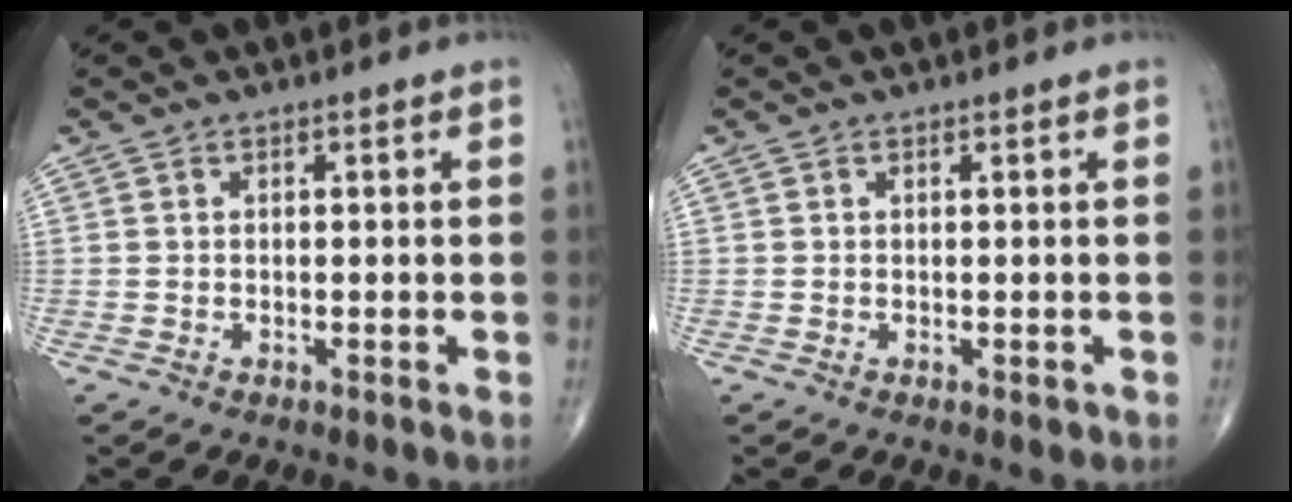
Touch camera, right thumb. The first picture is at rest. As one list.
[{"total": 0.6, "force": [-0.1, 0.3, 0.4], "torque": [-0.002, -0.001, 0.001]}]